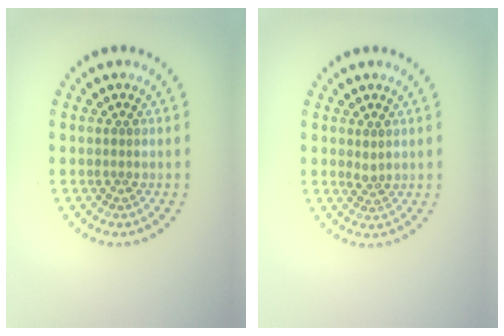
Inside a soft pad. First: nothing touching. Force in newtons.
{"total": 0.9, "press": 0.7, "slide": 0.7}